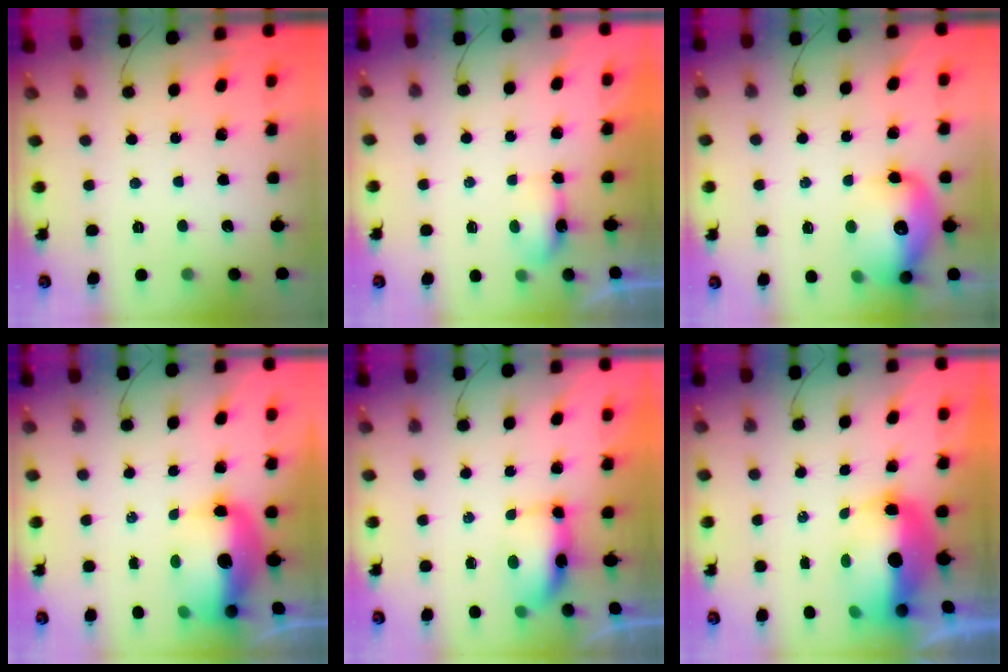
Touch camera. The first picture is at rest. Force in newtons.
{"total": 3.9, "press": 3.7, "slide": 1.3}
{"total": 14.6, "press": 14.2, "slide": 3.0}
{"total": 13.1, "press": 12.9, "slide": 2.7}
{"total": 6.4, "press": 6.3, "slide": 1.2}
{"total": 12.5, "press": 12.3, "slide": 2.4}